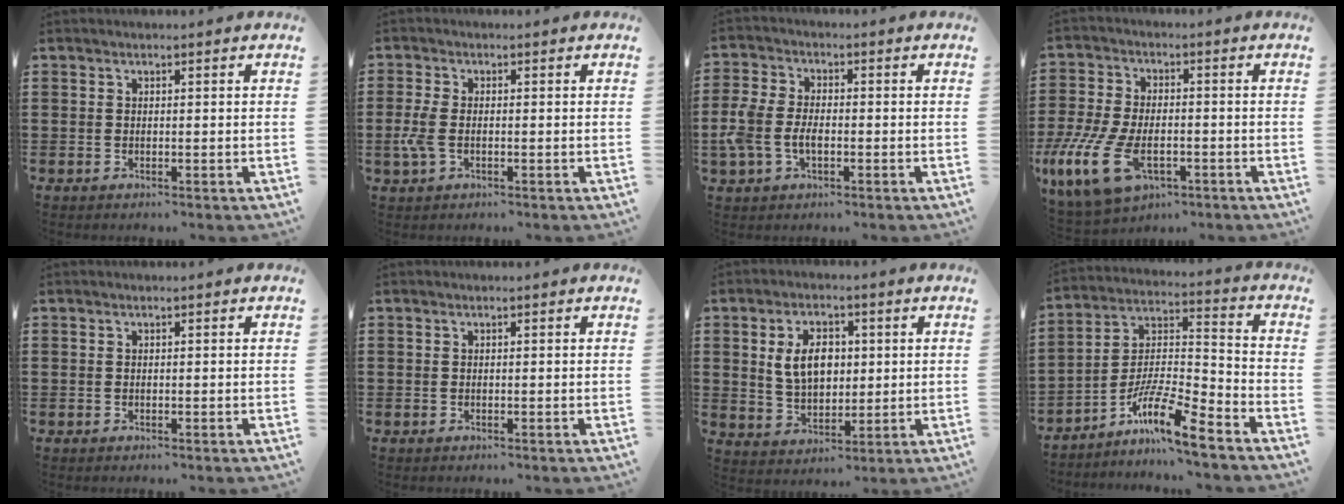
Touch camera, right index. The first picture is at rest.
{"total": 3.7, "force": [-0.9, 1.8, 3.1], "torque": [-0.085, -0.008, -0.023]}
{"total": 5.6, "force": [-1.5, 3.4, 4.2], "torque": [-0.117, -0.006, -0.038]}
{"total": 9.6, "force": [-2.9, 4.6, 7.9], "torque": [-0.184, -0.009, -0.052]}
{"total": 0.0}
{"total": 0.0}
{"total": 7.2, "force": [1.3, 4.6, 5.3], "torque": [-0.114, 0.005, 0.014]}
{"total": 10.4, "force": [-7.9, 0.9, 6.7], "torque": [-0.137, -0.004, -0.158]}